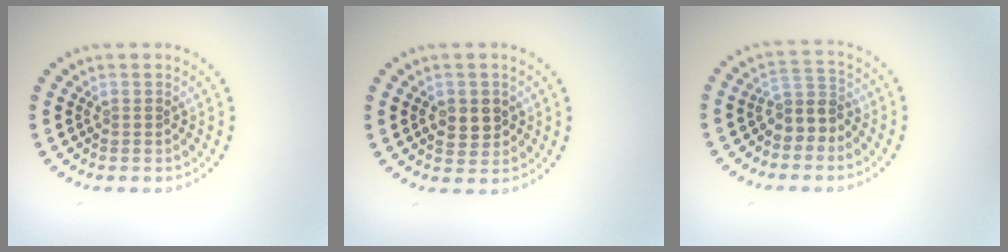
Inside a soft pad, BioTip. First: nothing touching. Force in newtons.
{"total": 2.5, "press": 2.5, "slide": 0.3}
{"total": 2.7, "press": 2.1, "slide": 1.7}